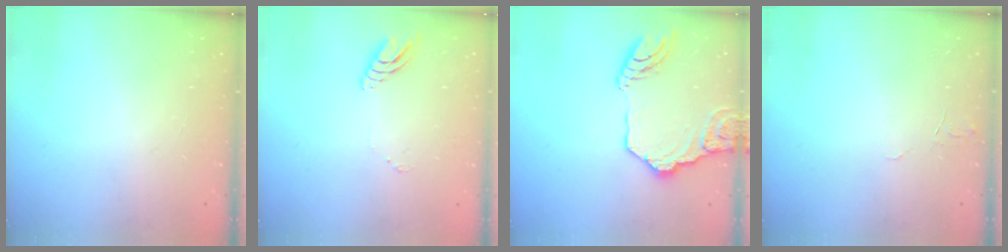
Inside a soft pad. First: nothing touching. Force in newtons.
{"total": 7.6, "press": 7.5, "slide": 0.8}
{"total": 17.4, "press": 17.3, "slide": 2.2}
{"total": 4.9, "press": 4.9, "slide": 0.4}